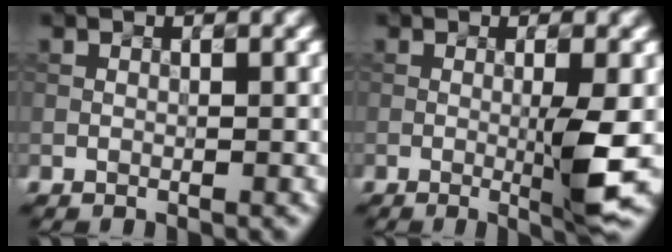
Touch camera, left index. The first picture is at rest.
{"total": 4.0, "force": [-0.5, 0.3, 4.0], "torque": [-0.066, -0.009, -0.004]}